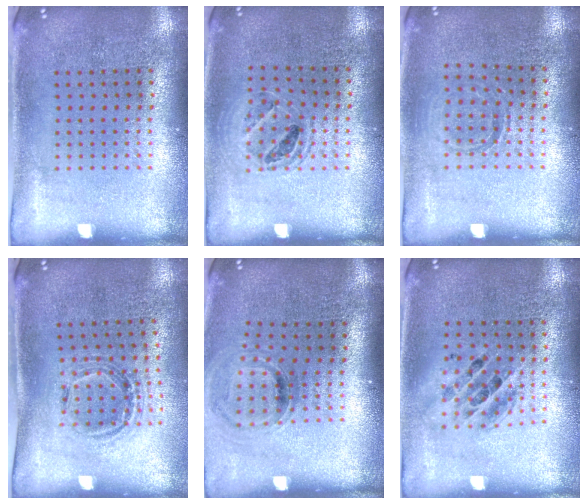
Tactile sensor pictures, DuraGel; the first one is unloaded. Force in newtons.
{"total": 1.1, "press": 1.1, "slide": 0.4}
{"total": 0.9, "press": 0.9, "slide": 0.2}
{"total": 1.0, "press": 1.0, "slide": 0.1}
{"total": 1.0, "press": 0.9, "slide": 0.4}
{"total": 1.4, "press": 1.3, "slide": 0.7}